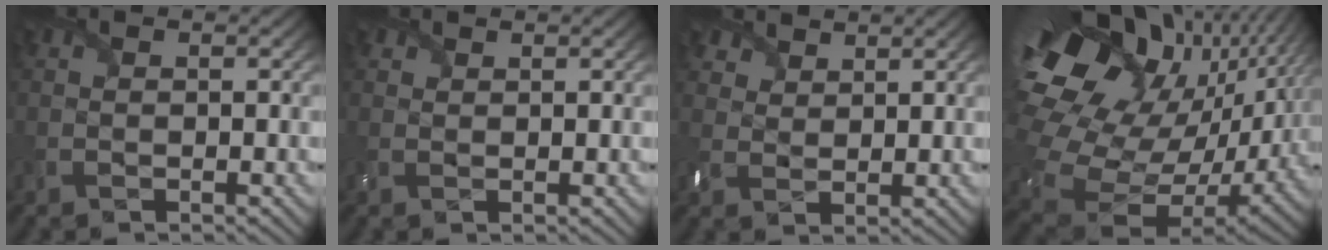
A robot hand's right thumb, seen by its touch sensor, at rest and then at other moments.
{"total": 1.4, "force": [1.1, 0.8, 0.3], "torque": [-0.011, 0.005, 0.025]}
{"total": 4.0, "force": [3.1, 2.3, 1.0], "torque": [-0.032, 0.001, 0.070]}
{"total": 19.9, "force": [5.8, 13.2, 13.7], "torque": [-0.301, -0.009, 0.136]}